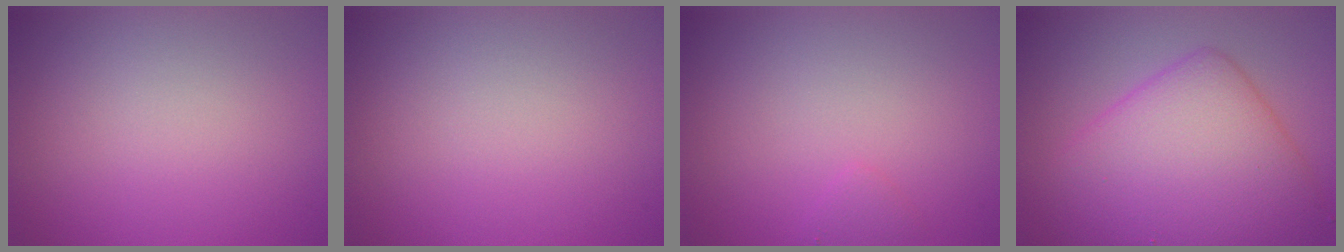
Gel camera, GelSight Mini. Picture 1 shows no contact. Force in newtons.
{"total": 0.0}
{"total": 0.7, "press": 0.7, "slide": 0.0}
{"total": 8.5, "press": 8.5, "slide": 0.3}